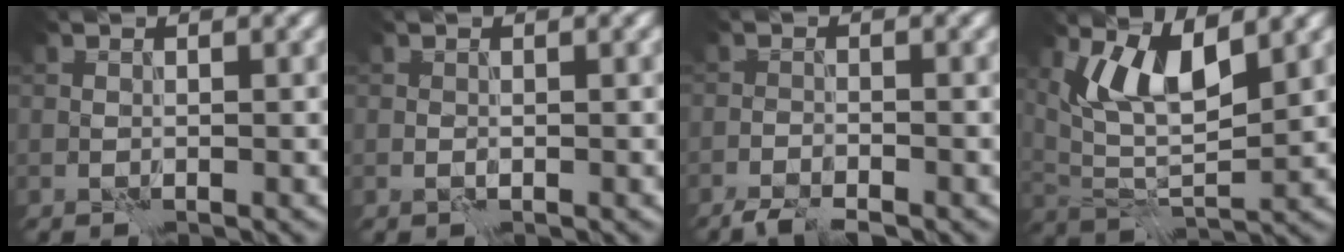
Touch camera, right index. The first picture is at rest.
{"total": 0.0}
{"total": 2.3, "force": [-2.2, 0.1, 0.7], "torque": [-0.012, -0.003, -0.044]}
{"total": 5.9, "force": [3.1, 2.0, 4.5], "torque": [-0.092, -0.014, 0.063]}